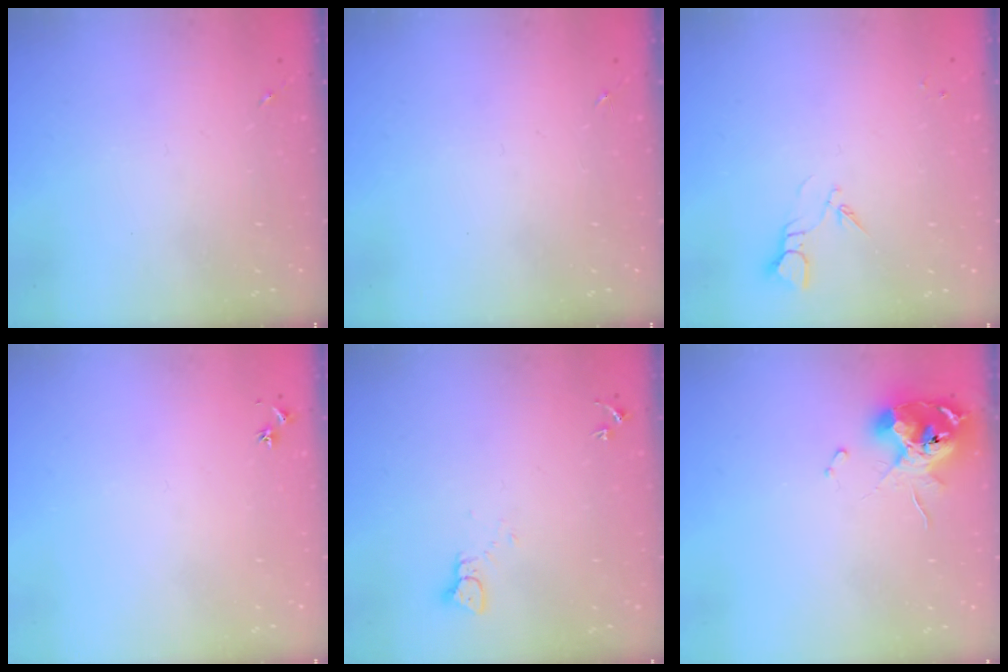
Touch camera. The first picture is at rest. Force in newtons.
{"total": 0.0}
{"total": 3.2, "press": 3.1, "slide": 0.3}
{"total": 2.9, "press": 2.8, "slide": 0.3}
{"total": 2.4, "press": 2.4, "slide": 0.2}
{"total": 11.9, "press": 11.8, "slide": 1.4}